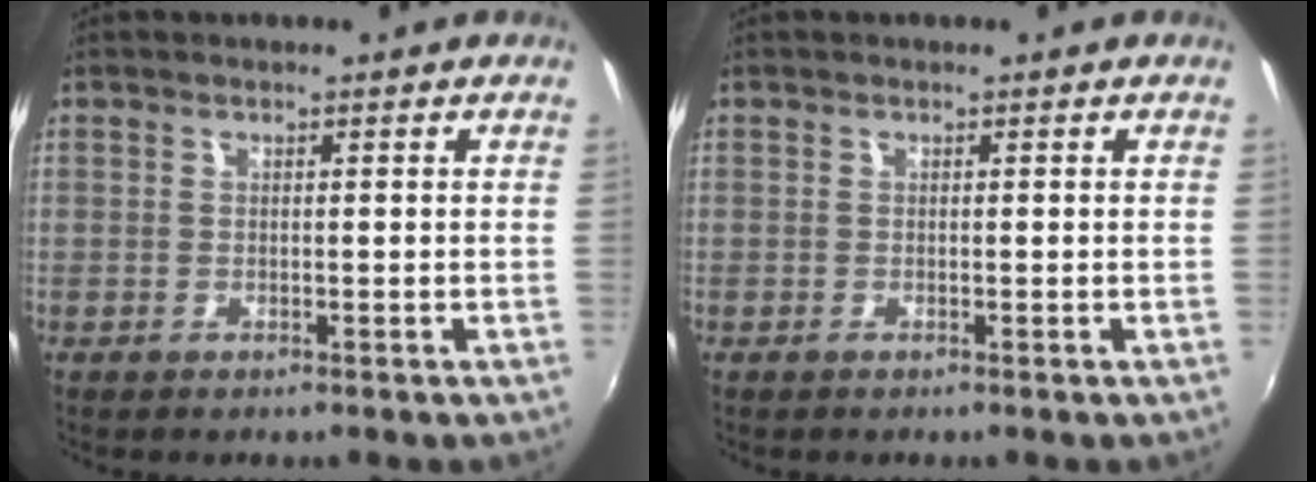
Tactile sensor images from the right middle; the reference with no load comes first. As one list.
[{"total": 0.0}]